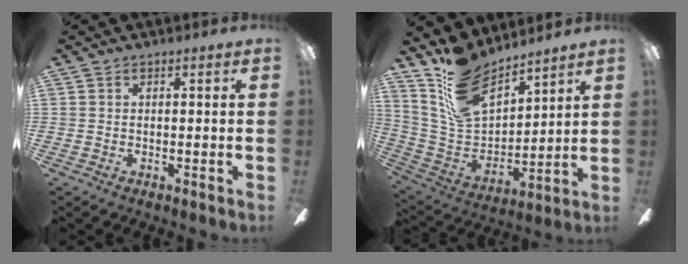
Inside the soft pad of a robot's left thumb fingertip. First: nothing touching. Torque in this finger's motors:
{"motor_torque": [0.30, 0.20, -0.11, -0.44, 0.12]}